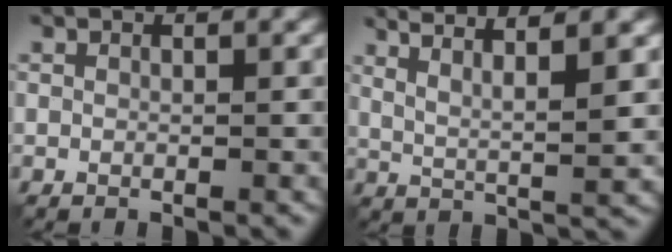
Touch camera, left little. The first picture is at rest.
{"total": 6.1, "force": [3.6, 1.0, 4.8], "torque": [-0.091, 0.007, 0.061]}